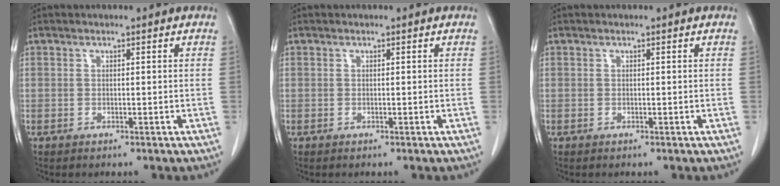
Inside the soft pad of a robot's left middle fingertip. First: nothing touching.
{"total": 0.0}
{"total": 0.0}